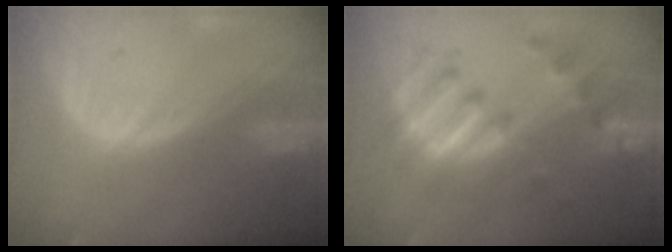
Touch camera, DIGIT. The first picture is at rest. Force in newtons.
{"total": 8.0, "press": 8.0, "slide": 0.2}